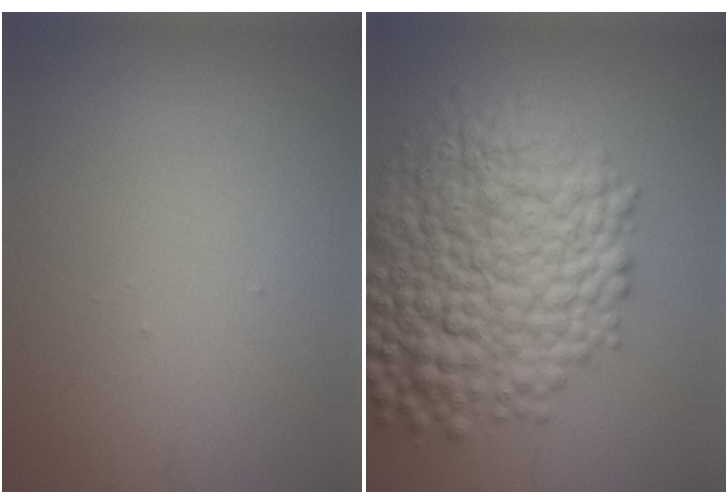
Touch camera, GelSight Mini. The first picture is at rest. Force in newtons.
{"total": 12.2, "press": 12.2, "slide": 0.1}